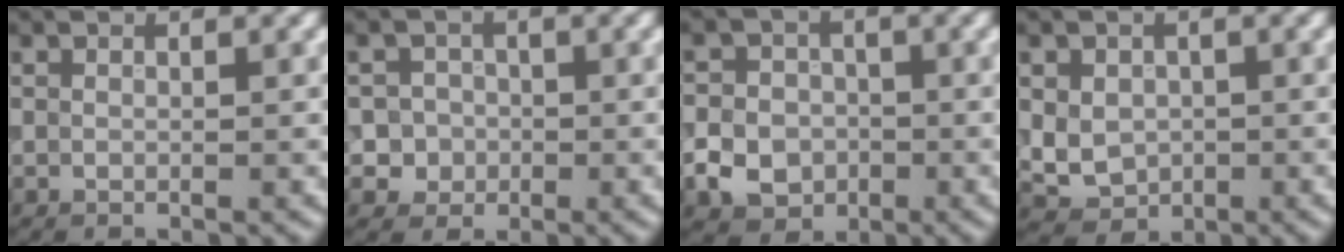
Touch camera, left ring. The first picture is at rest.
{"total": 3.2, "force": [-0.4, 3.1, 0.6], "torque": [0.015, 0.013, -0.020]}
{"total": 4.4, "force": [-1.4, 3.7, 1.8], "torque": [-0.033, 0.000, -0.034]}
{"total": 4.0, "force": [-0.2, 3.3, 2.2], "torque": [-0.043, -0.004, 0.004]}